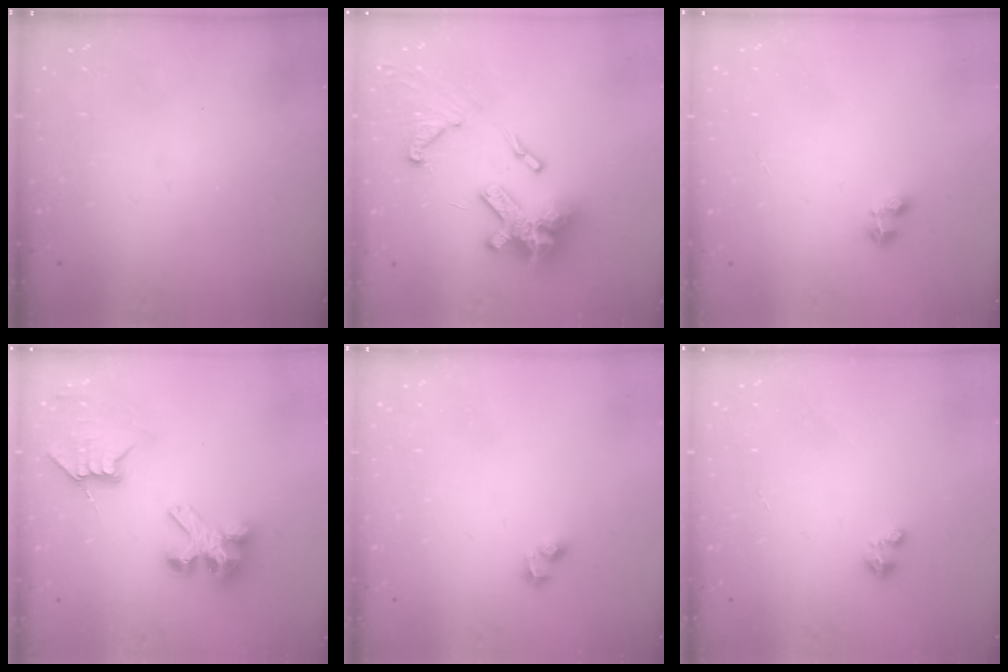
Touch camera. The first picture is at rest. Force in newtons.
{"total": 18.9, "press": 18.8, "slide": 1.2}
{"total": 3.1, "press": 3.1, "slide": 0.5}
{"total": 7.4, "press": 7.4, "slide": 0.2}
{"total": 2.7, "press": 2.4, "slide": 1.1}
{"total": 1.5, "press": 1.5, "slide": 0.1}